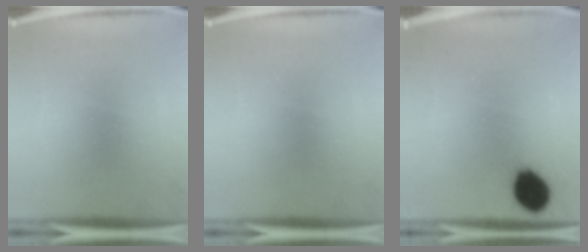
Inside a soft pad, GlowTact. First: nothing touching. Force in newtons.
{"total": 0.0}
{"total": 9.8}